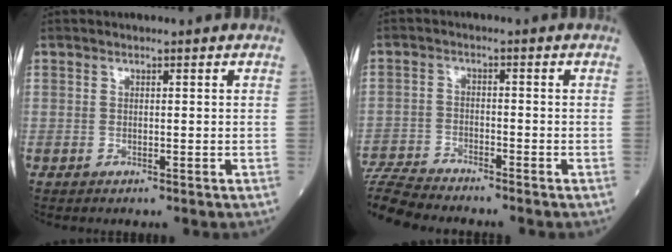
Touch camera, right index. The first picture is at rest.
{"total": 8.5, "force": [-8.3, -0.2, 1.8], "torque": [-0.038, -0.008, -0.155]}